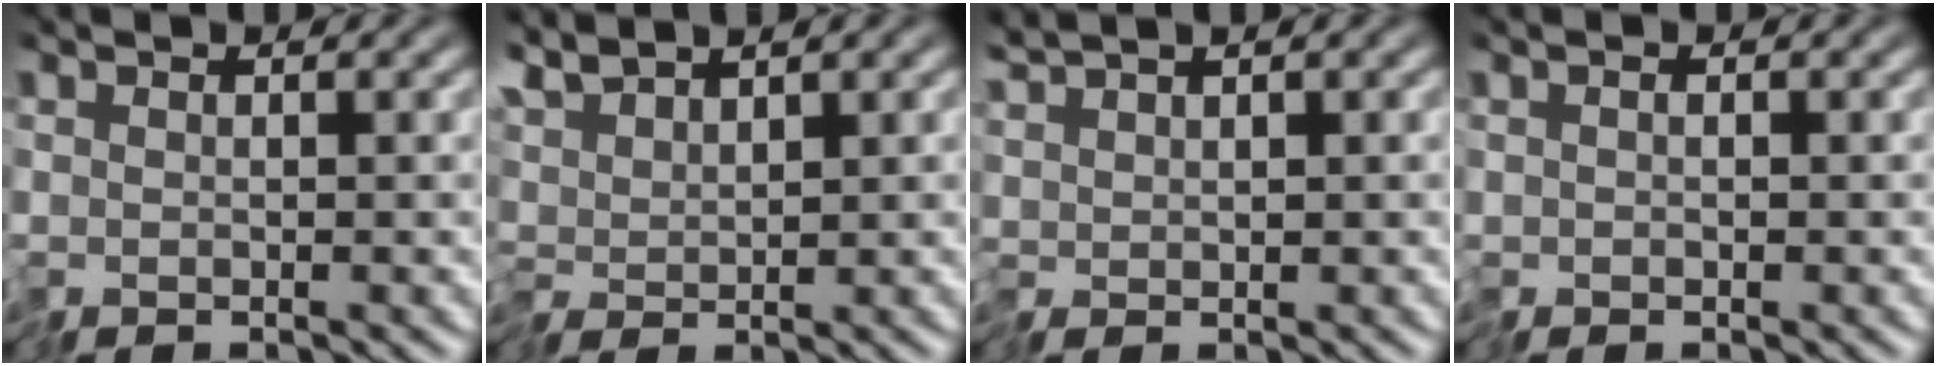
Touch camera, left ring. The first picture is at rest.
{"total": 2.8, "force": [2.4, 0.6, 1.3], "torque": [-0.037, 0.007, 0.045]}
{"total": 1.6, "force": [1.4, 0.5, 0.8], "torque": [-0.025, 0.007, 0.029]}
{"total": 0.7, "force": [-0.3, 0.5, 0.4], "torque": [-0.009, 0.000, -0.008]}